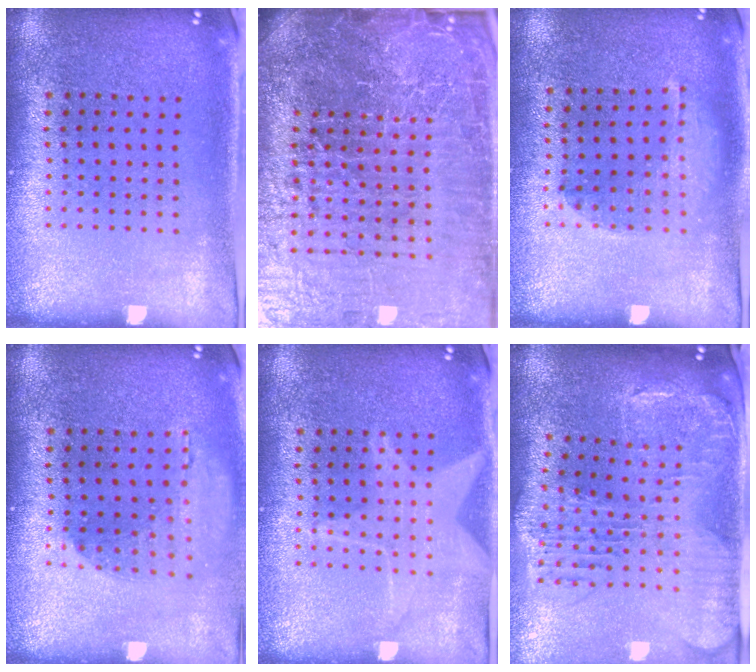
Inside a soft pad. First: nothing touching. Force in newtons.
{"total": 7.6, "press": 6.6, "slide": 3.9}
{"total": 1.0, "press": 1.0, "slide": 0.1}
{"total": 1.2, "press": 1.2, "slide": 0.0}
{"total": 2.3, "press": 2.3, "slide": 0.3}
{"total": 2.1, "press": 1.9, "slide": 0.9}